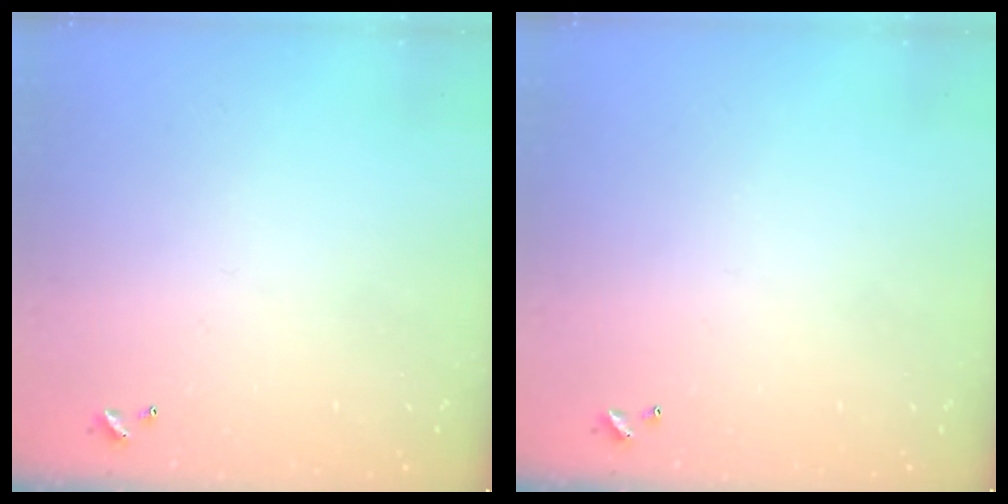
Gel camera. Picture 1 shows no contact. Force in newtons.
{"total": 0.0}